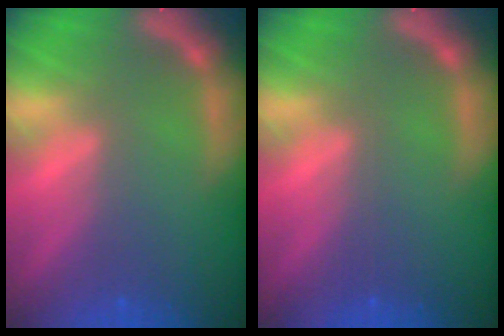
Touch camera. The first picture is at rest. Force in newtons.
{"total": 0.0}